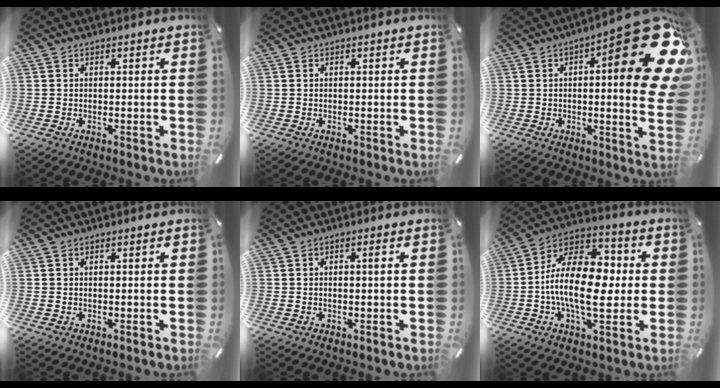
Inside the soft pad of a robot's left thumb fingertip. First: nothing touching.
{"total": 0.0}
{"total": 26.8, "force": [9.0, 8.2, 23.9], "torque": [-0.299, -0.077, 0.150]}
{"total": 0.0}
{"total": 1.3, "force": [0.1, 0.3, 1.3], "torque": [-0.024, 0.002, 0.000]}
{"total": 19.3, "force": [-1.9, 10.7, 15.9], "torque": [-0.287, 0.001, -0.036]}